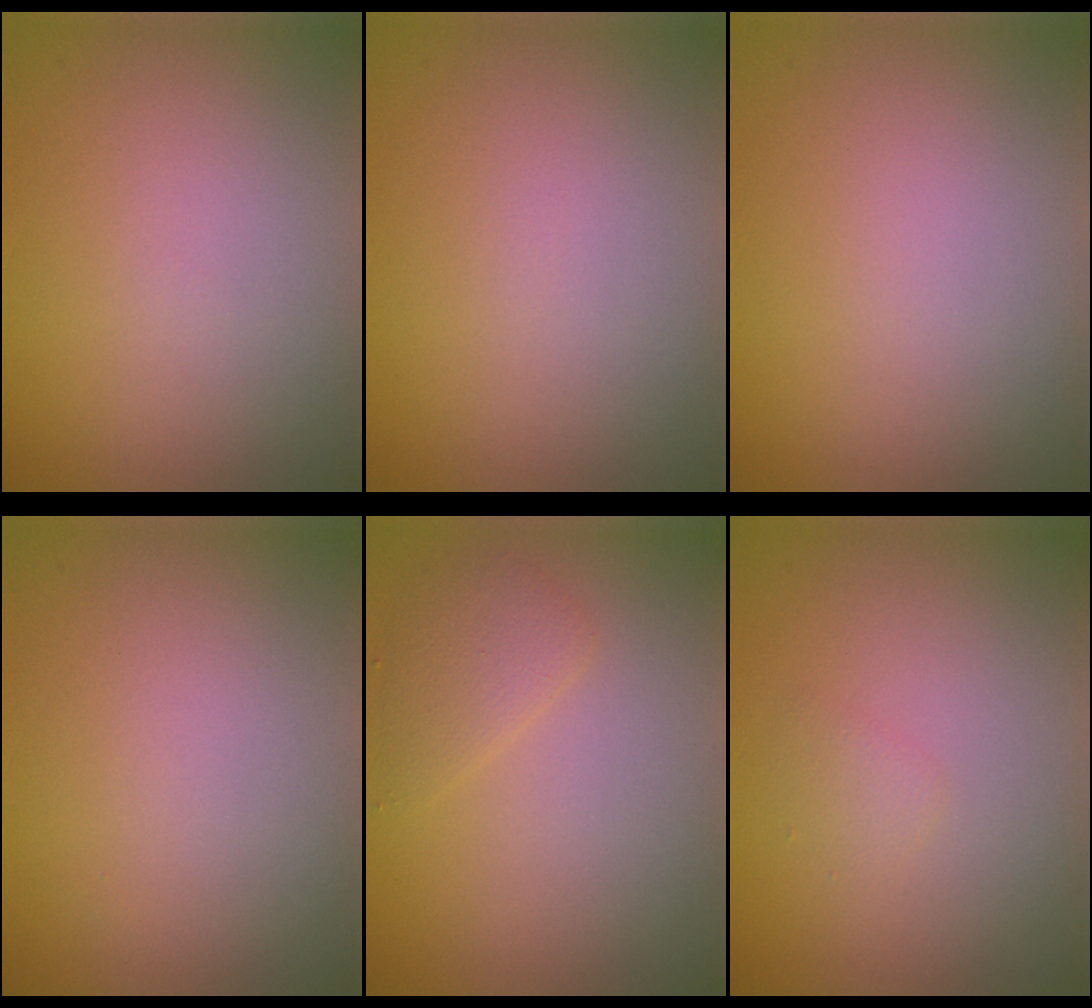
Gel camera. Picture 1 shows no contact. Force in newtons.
{"total": 0.0}
{"total": 0.0}
{"total": 0.0}
{"total": 1.8, "press": 1.8, "slide": 0.1}
{"total": 0.8, "press": 0.8, "slide": 0.1}